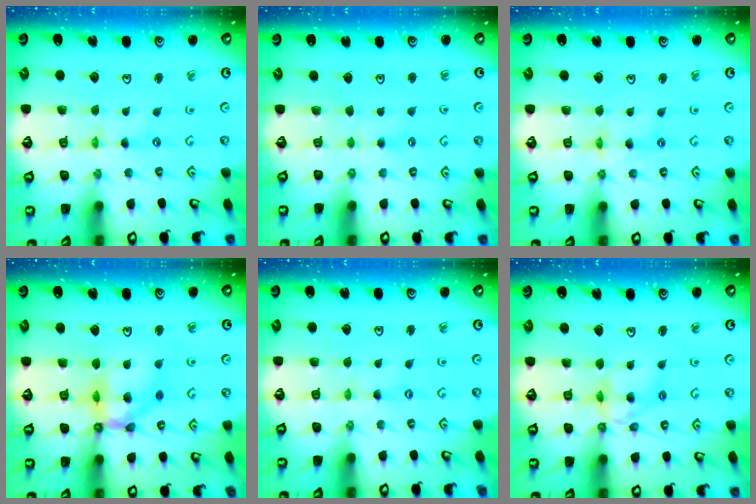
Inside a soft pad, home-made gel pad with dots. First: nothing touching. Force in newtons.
{"total": 2.3, "press": 2.2, "slide": 0.5}
{"total": 3.3, "press": 3.3, "slide": 0.4}
{"total": 12.4, "press": 12.3, "slide": 1.2}
{"total": 0.0}
{"total": 10.1, "press": 10.1, "slide": 1.0}